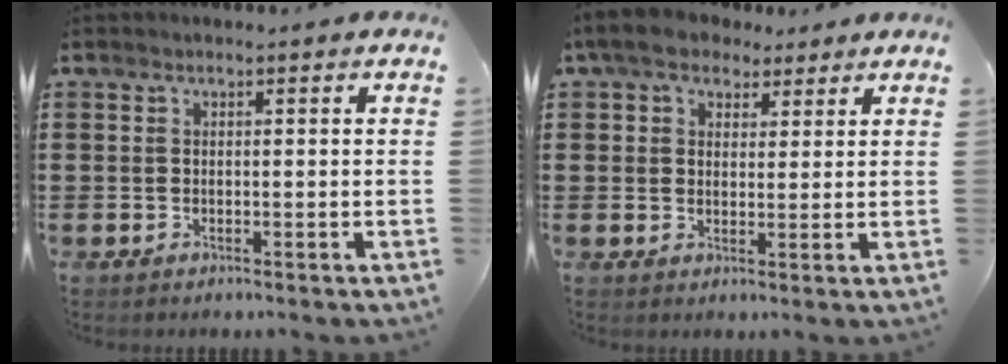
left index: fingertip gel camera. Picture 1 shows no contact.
{"total": 5.2, "force": [3.6, 3.2, 2.0], "torque": [-0.059, 0.009, 0.066]}